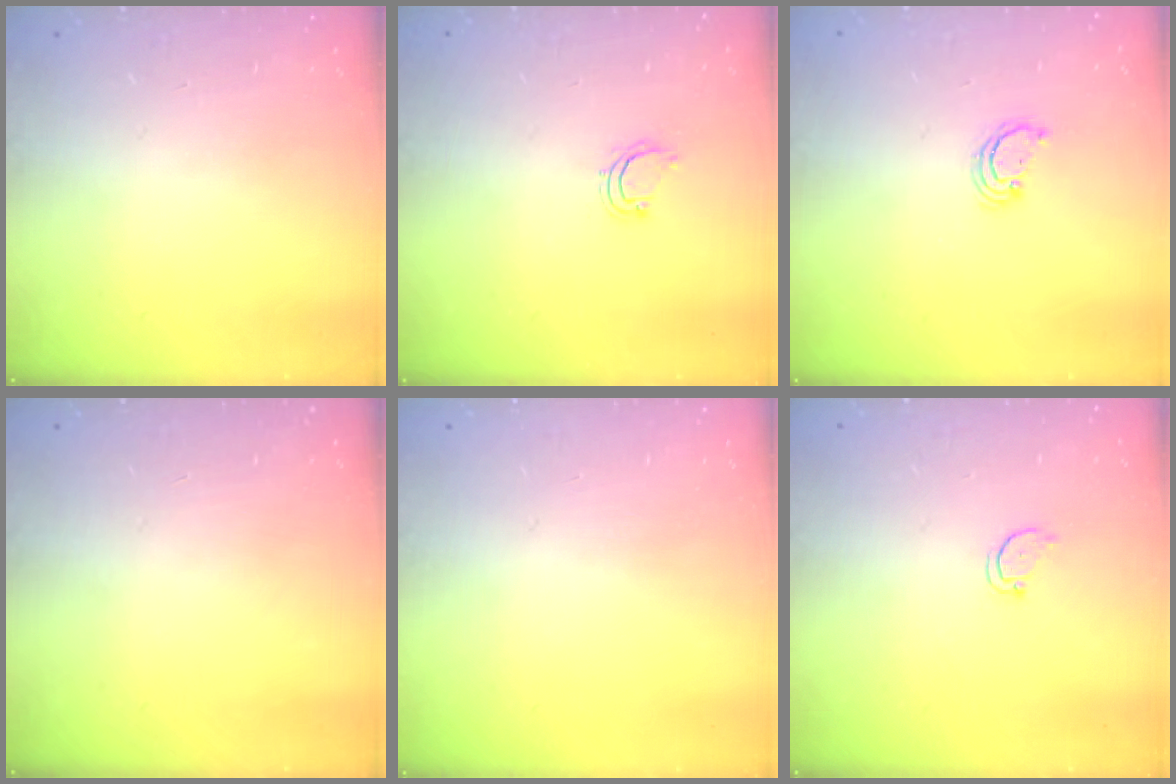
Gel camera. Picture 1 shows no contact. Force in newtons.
{"total": 4.7, "press": 4.6, "slide": 0.9}
{"total": 2.6, "press": 2.6, "slide": 0.3}
{"total": 0.0}
{"total": 0.0}
{"total": 2.2, "press": 2.2, "slide": 0.2}